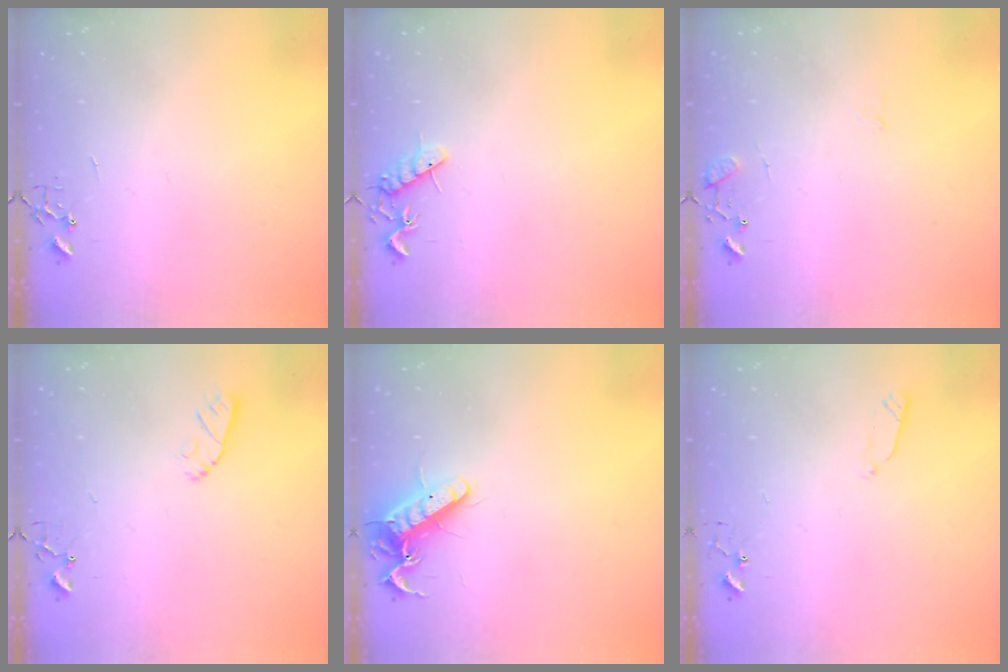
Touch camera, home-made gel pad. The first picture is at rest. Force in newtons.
{"total": 7.5, "press": 7.4, "slide": 0.6}
{"total": 9.3, "press": 9.3, "slide": 0.7}
{"total": 5.0, "press": 5.0, "slide": 0.5}
{"total": 13.7, "press": 13.6, "slide": 1.5}
{"total": 4.7, "press": 4.6, "slide": 0.9}